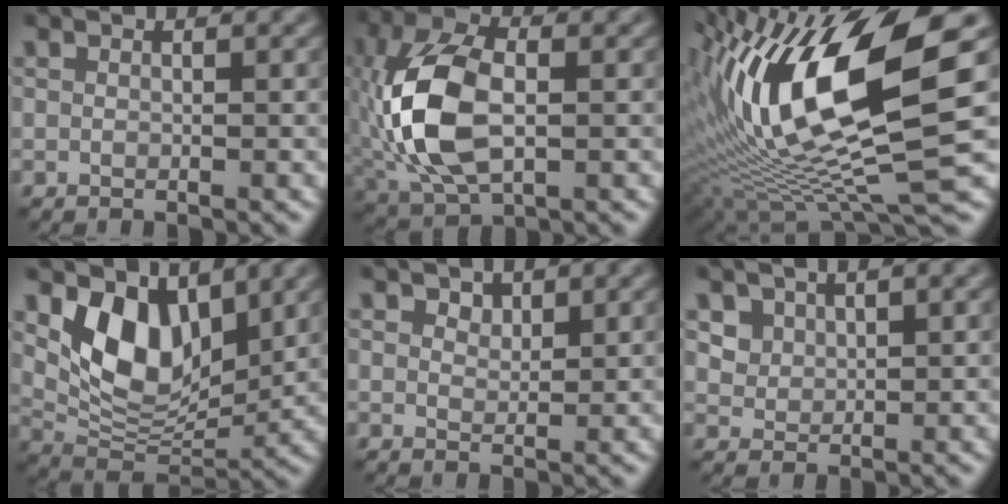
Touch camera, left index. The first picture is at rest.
{"total": 10.1, "force": [-1.0, 5.9, 8.2], "torque": [-0.187, 0.004, -0.024]}
{"total": 15.2, "force": [3.1, 4.7, 14.1], "torque": [-0.274, -0.002, 0.061]}
{"total": 7.1, "force": [3.2, 4.1, 4.8], "torque": [-0.092, -0.019, 0.056]}
{"total": 1.4, "force": [1.1, 0.7, 0.5], "torque": [-0.009, -0.003, 0.018]}
{"total": 2.2, "force": [1.5, 1.4, 0.9], "torque": [-0.026, -0.005, 0.035]}